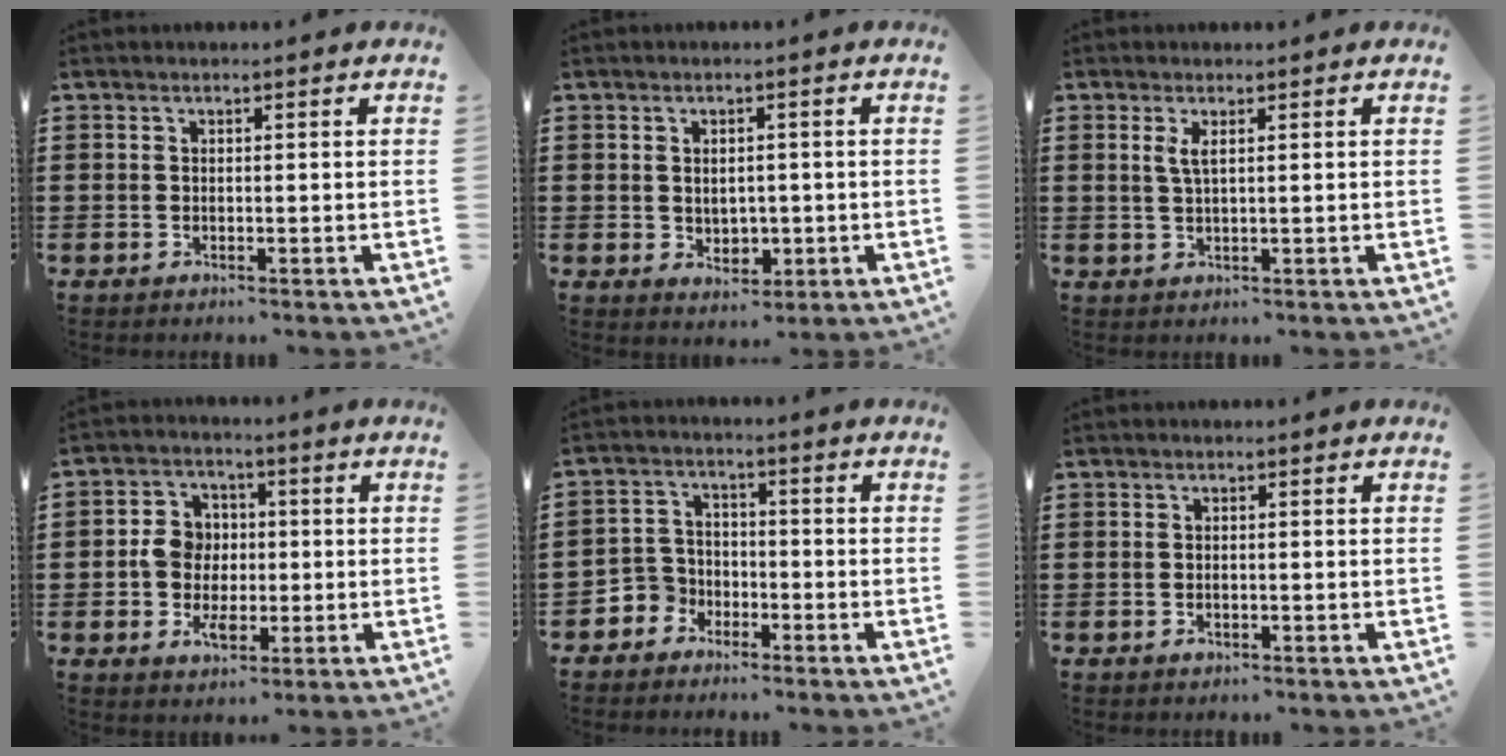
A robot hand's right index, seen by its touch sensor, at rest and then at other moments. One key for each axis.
{"total": 2.5, "fx": 0.2, "fy": 2.1, "fz": 1.4, "tx": -0.026, "ty": 0.005, "tz": 0.000}
{"total": 2.1, "fx": 0.8, "fy": 0.5, "fz": 1.8, "tx": -0.039, "ty": 0.002, "tz": 0.013}
{"total": 6.7, "fx": -0.5, "fy": 5.6, "fz": 3.7, "tx": -0.081, "ty": 0.009, "tz": -0.011}
{"total": 3.9, "fx": -2.5, "fy": 2.9, "fz": 0.3, "tx": -0.036, "ty": -0.003, "tz": -0.058}
{"total": 0.7, "fx": -0.4, "fy": 0.3, "fz": 0.5, "tx": -0.011, "ty": -0.004, "tz": -0.006}